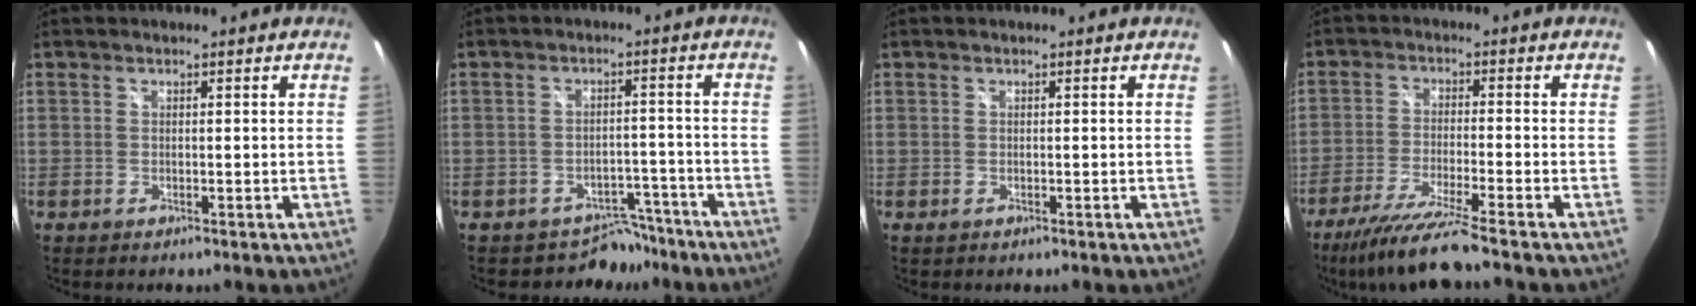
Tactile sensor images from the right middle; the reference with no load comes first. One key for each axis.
{"total": 5.5, "fx": -4.5, "fy": 3.1, "fz": -0.2, "tx": 0.006, "ty": 0.023, "tz": -0.066}
{"total": 0.0}
{"total": 11.4, "fx": -9.4, "fy": -0.8, "fz": 6.4, "tx": -0.143, "ty": -0.031, "tz": -0.168}